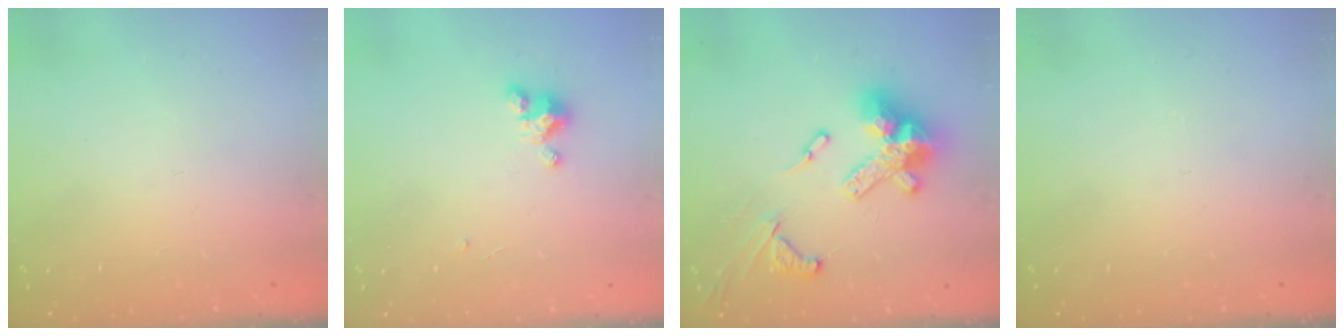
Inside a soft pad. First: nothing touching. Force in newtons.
{"total": 2.7, "press": 2.7, "slide": 0.3}
{"total": 17.9, "press": 17.7, "slide": 2.1}
{"total": 0.0}